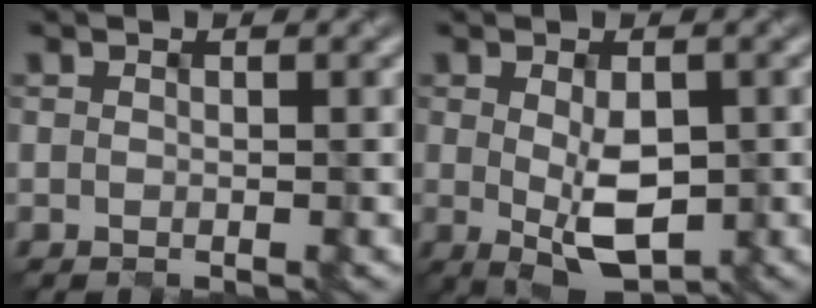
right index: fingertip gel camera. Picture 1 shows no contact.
{"total": 3.8, "force": [-0.4, 1.7, 3.3], "torque": [-0.060, -0.011, -0.002]}